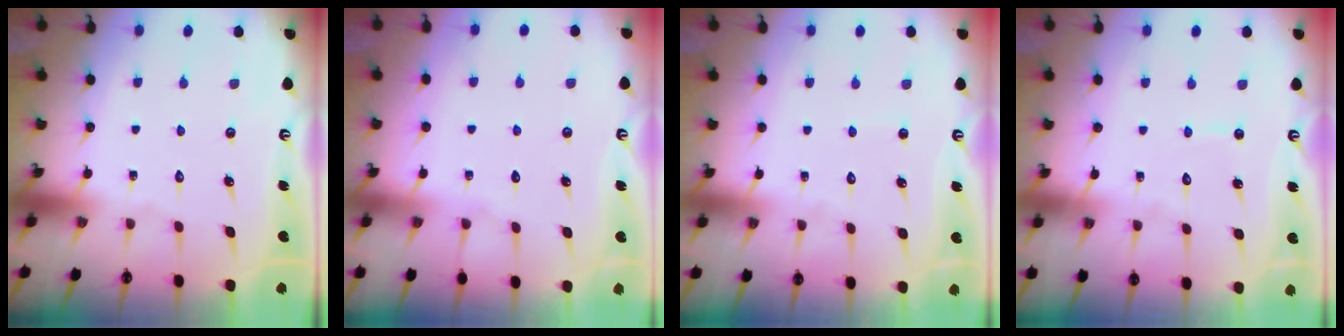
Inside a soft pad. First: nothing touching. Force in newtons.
{"total": 2.6, "press": 2.6, "slide": 0.4}
{"total": 2.9, "press": 2.9, "slide": 0.3}
{"total": 4.2, "press": 4.2, "slide": 0.3}